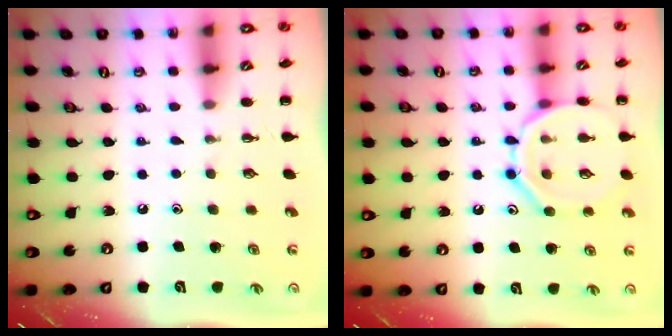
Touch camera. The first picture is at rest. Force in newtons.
{"total": 12.4, "press": 12.3, "slide": 1.1}